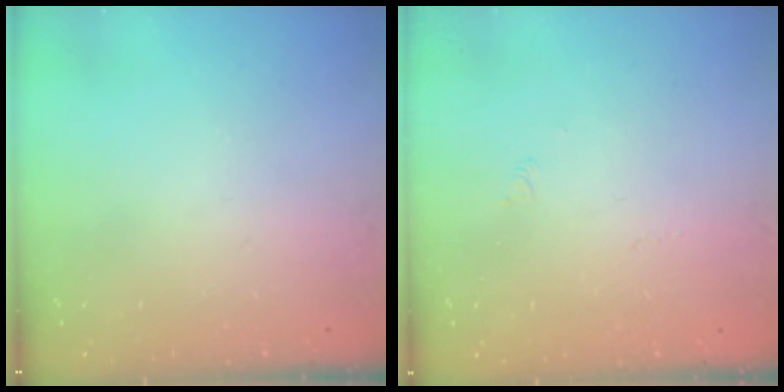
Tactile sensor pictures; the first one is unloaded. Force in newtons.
{"total": 1.7, "press": 1.6, "slide": 0.4}